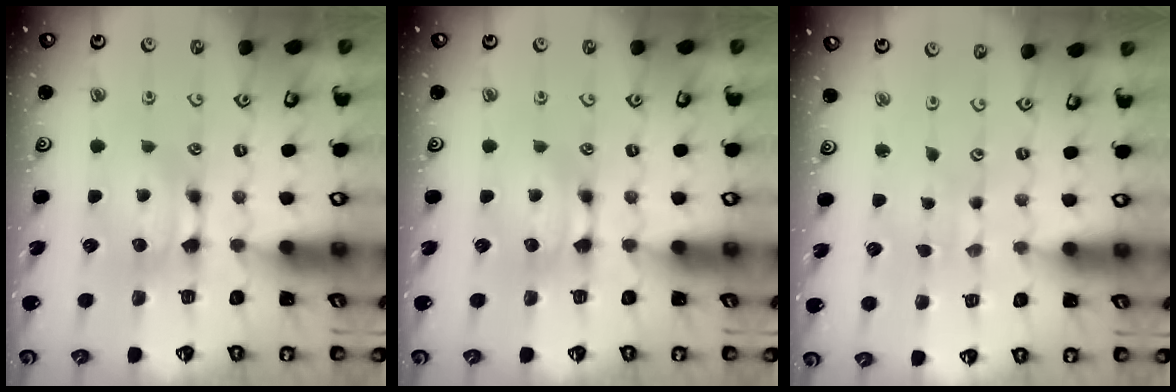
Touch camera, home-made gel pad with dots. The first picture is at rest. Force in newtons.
{"total": 0.0}
{"total": 4.3, "press": 4.3, "slide": 0.1}